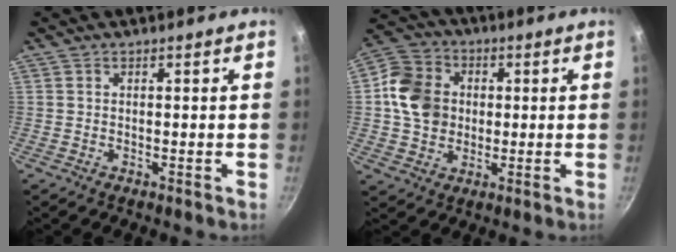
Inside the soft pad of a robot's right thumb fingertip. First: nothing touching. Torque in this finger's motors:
{"motor_torque": [-0.27, 0.40, 0.40, -0.15, 0.06]}